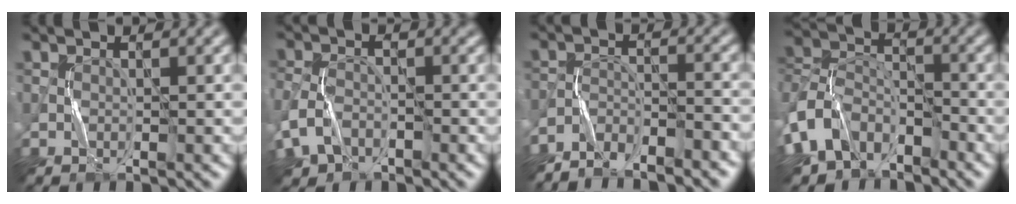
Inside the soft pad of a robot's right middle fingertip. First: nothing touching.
{"total": 4.0, "force": [-1.9, 2.9, 2.1], "torque": [-0.049, -0.005, -0.043]}
{"total": 4.5, "force": [-4.2, 1.0, 1.1], "torque": [-0.022, 0.000, -0.084]}
{"total": 7.7, "force": [-4.5, 5.5, 2.9], "torque": [-0.052, 0.008, -0.102]}